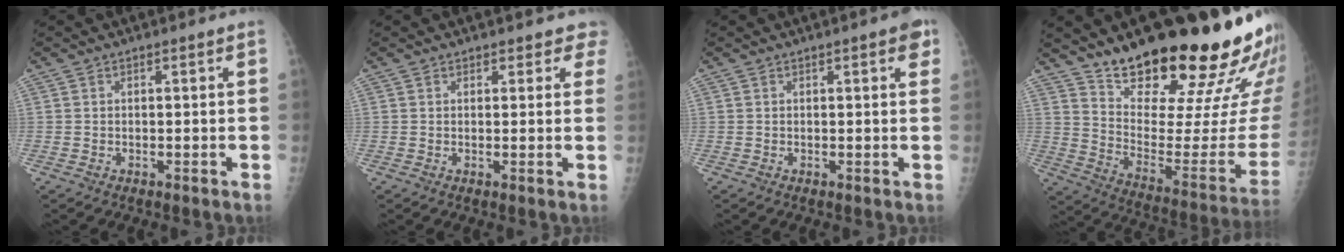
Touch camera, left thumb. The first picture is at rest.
{"total": 3.5, "force": [3.0, 1.7, 0.0], "torque": [0.038, -0.015, 0.016]}
{"total": 2.8, "force": [1.4, 0.9, 2.3], "torque": [-0.020, 0.000, 0.012]}
{"total": 28.2, "force": [20.8, 7.0, 17.7], "torque": [-0.230, -0.131, 0.309]}